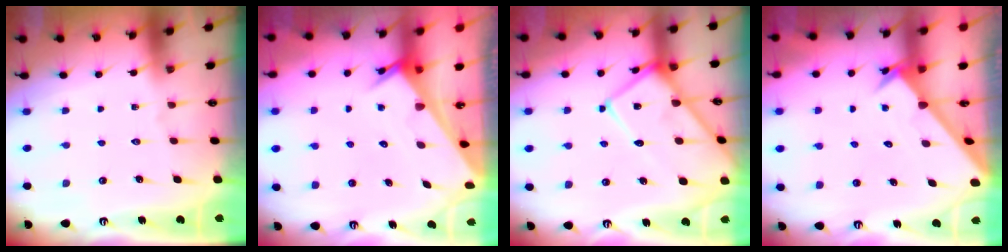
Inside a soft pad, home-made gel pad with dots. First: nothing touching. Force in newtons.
{"total": 3.2, "press": 3.2, "slide": 0.2}
{"total": 14.1, "press": 14.0, "slide": 1.5}
{"total": 2.6, "press": 2.6, "slide": 0.2}